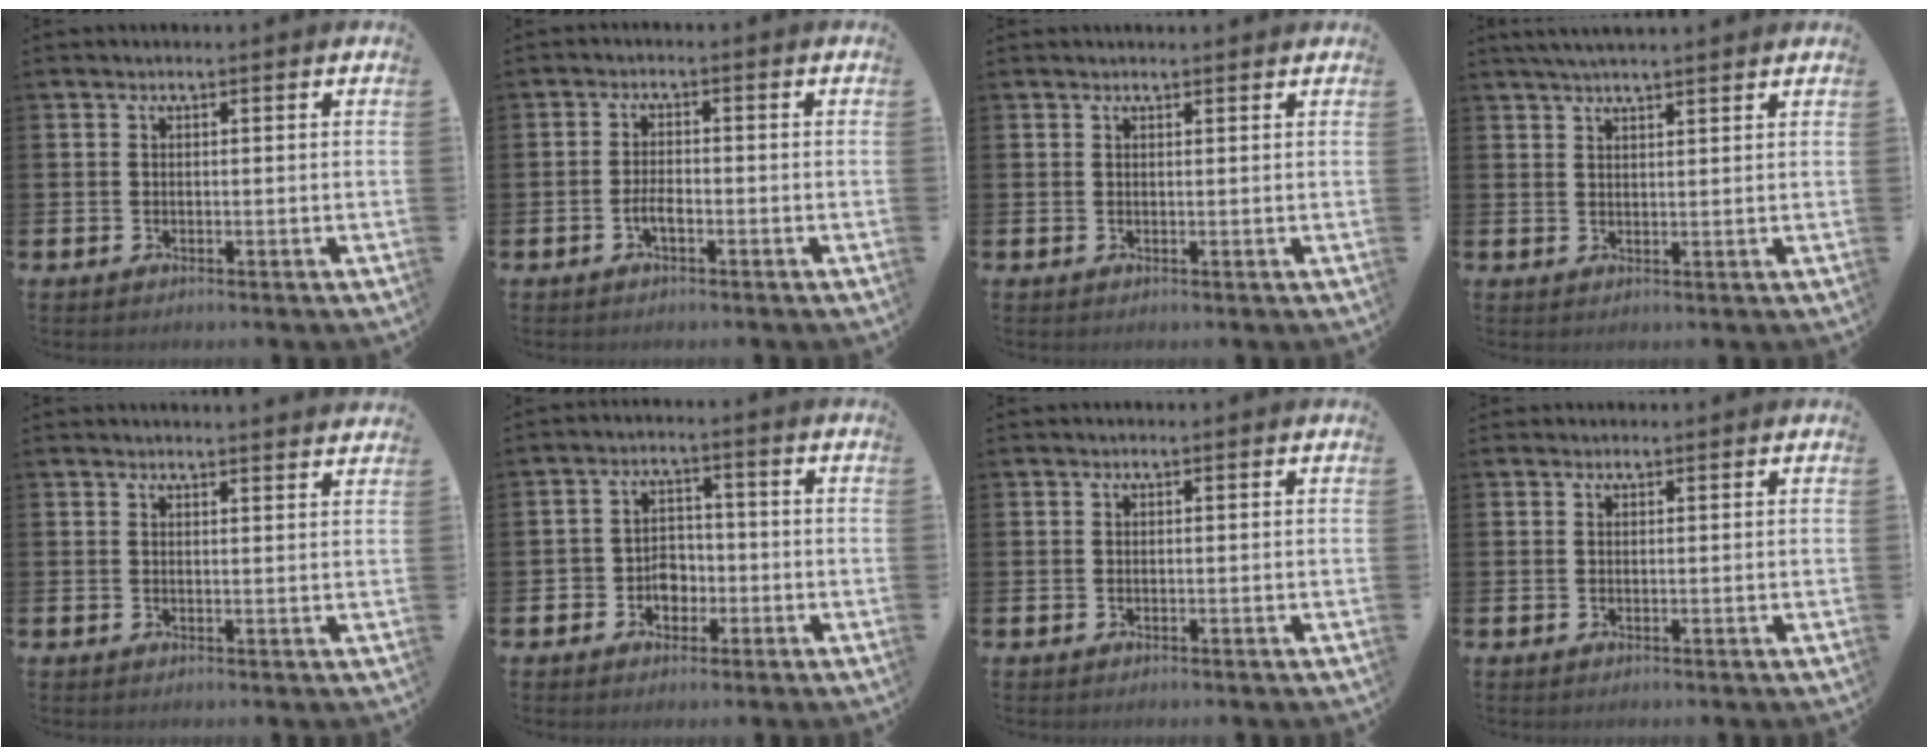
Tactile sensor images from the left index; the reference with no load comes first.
{"total": 2.1, "force": [-0.9, 0.8, 1.7], "torque": [-0.037, 0.005, -0.016]}
{"total": 0.7, "force": [0.7, 0.0, 0.1], "torque": [0.011, -0.006, 0.010]}
{"total": 3.4, "force": [3.2, 0.1, 1.1], "torque": [-0.025, -0.006, 0.059]}
{"total": 2.0, "force": [2.0, -0.3, -0.2], "torque": [0.015, -0.018, 0.034]}
{"total": 3.7, "force": [-1.6, 3.0, 1.4], "torque": [-0.023, 0.003, -0.038]}
{"total": 0.0}
{"total": 0.5, "force": [0.5, 0.3, -0.1], "torque": [0.015, -0.003, 0.006]}